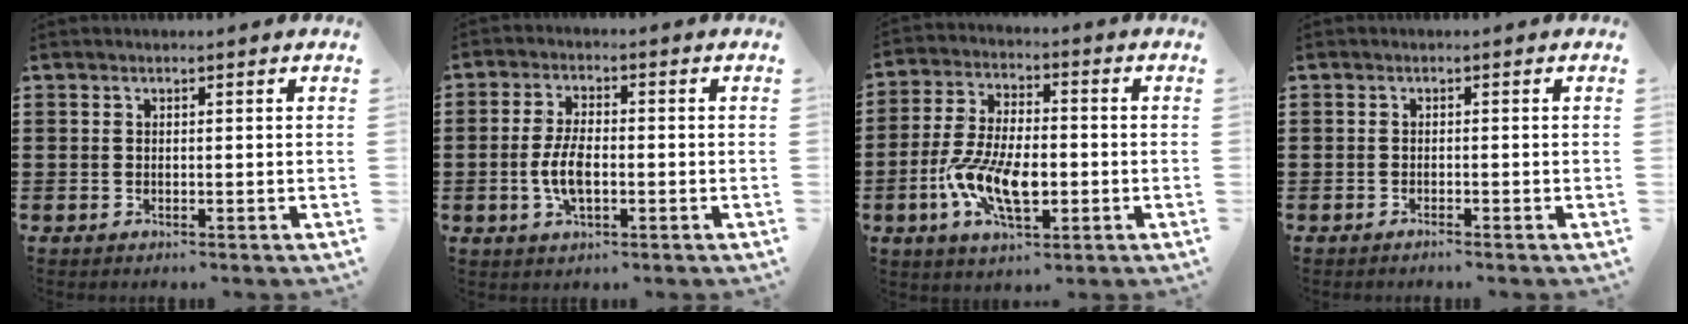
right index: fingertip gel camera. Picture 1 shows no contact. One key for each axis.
{"total": 5.8, "fx": -0.9, "fy": 2.6, "fz": 5.1, "tx": -0.111, "ty": 0.001, "tz": -0.021}
{"total": 10.2, "fx": -3.0, "fy": 4.8, "fz": 8.5, "tx": -0.188, "ty": -0.006, "tz": -0.056}
{"total": 0.8, "fx": -0.8, "fy": -0.1, "fz": 0.2, "tx": -0.005, "ty": -0.001, "tz": -0.015}